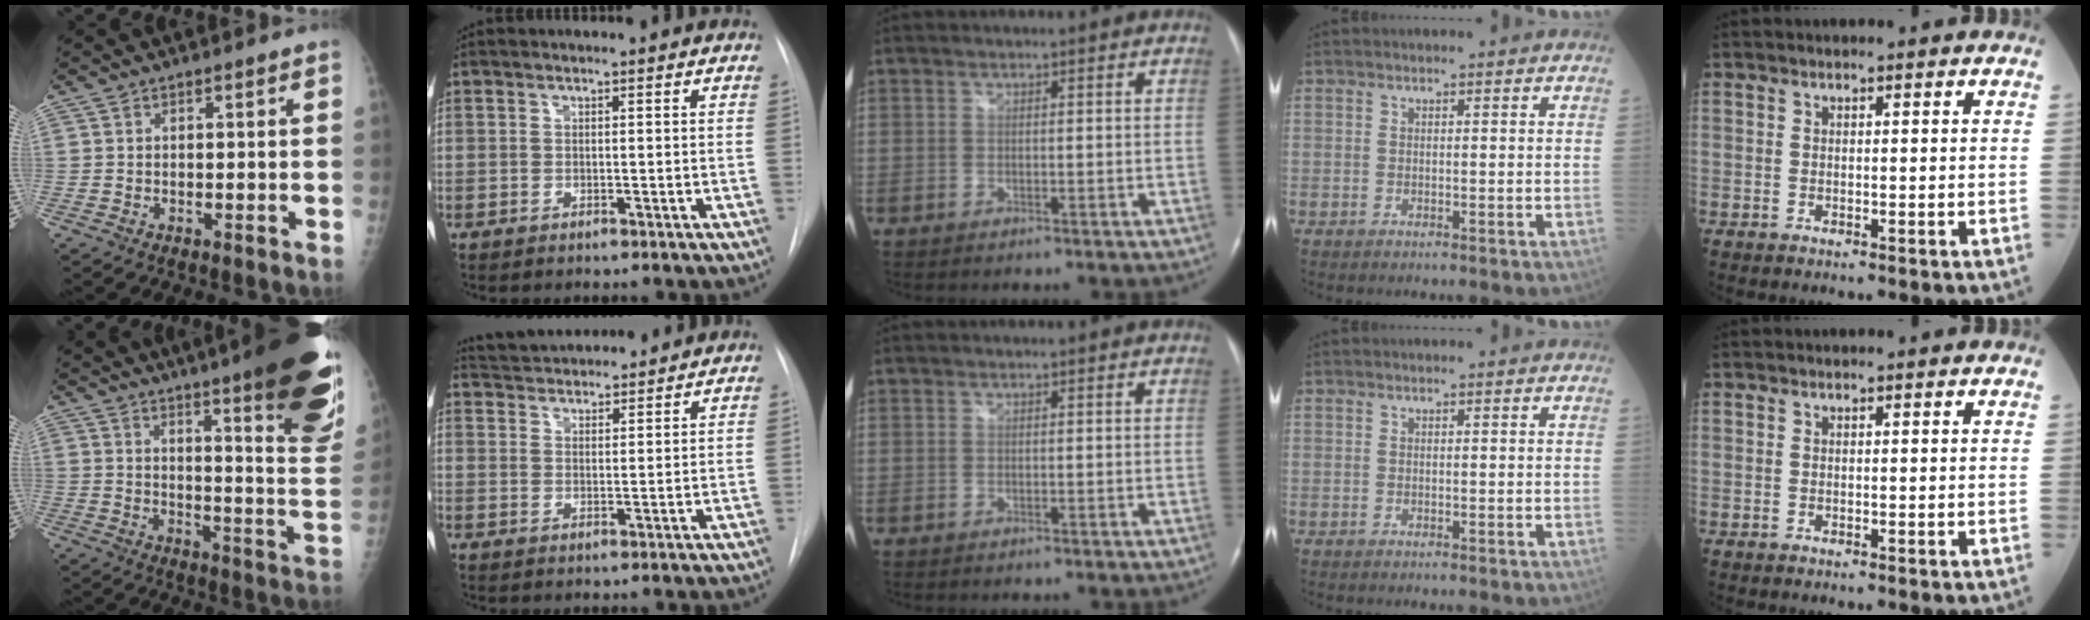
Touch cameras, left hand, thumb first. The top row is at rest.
{"thumb": {"total": 25.1, "force": [16.0, 3.5, 19.0], "torque": [-0.217, -0.085, 0.209]}, "index": {"total": 6.4, "force": [6.2, 0.9, 1.4], "torque": [-0.028, 0.027, 0.097]}}